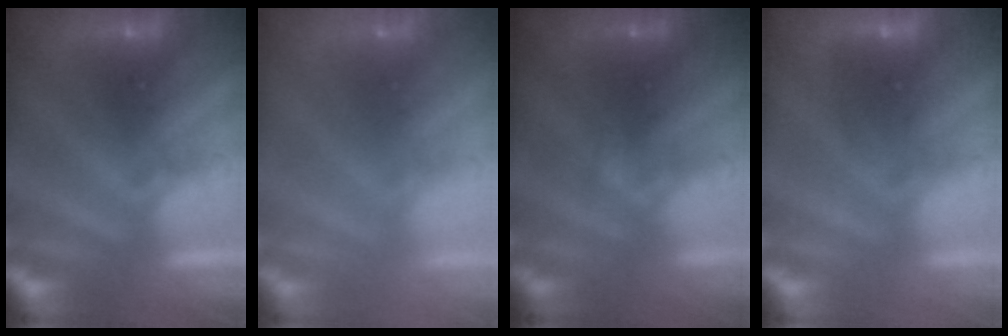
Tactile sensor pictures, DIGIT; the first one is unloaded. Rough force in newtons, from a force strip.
{"total": 10.8}
{"total": 1.2}
{"total": 1.6}